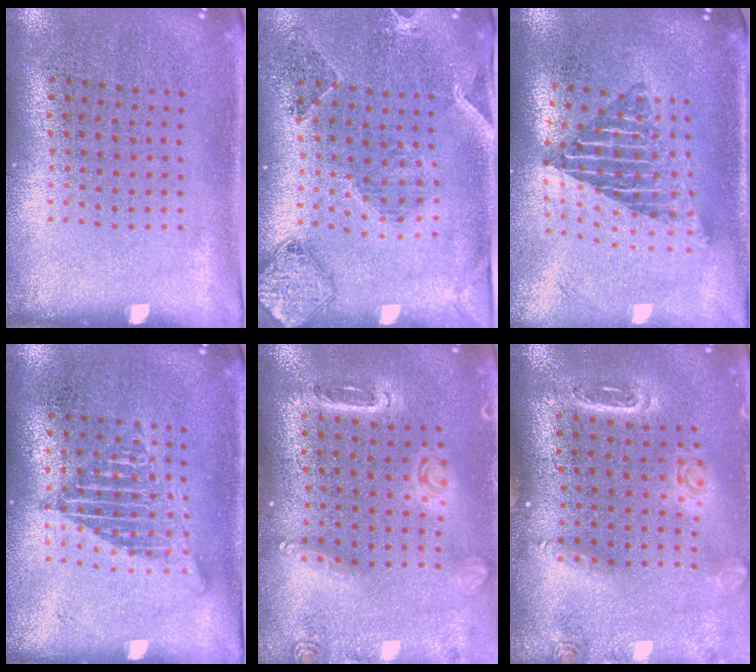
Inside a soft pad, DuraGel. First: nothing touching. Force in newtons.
{"total": 0.6, "press": 0.5, "slide": 0.3}
{"total": 1.9, "press": 1.5, "slide": 1.2}
{"total": 1.2, "press": 1.2, "slide": 0.1}
{"total": 1.5, "press": 1.5, "slide": 0.2}
{"total": 1.5, "press": 1.5, "slide": 0.3}